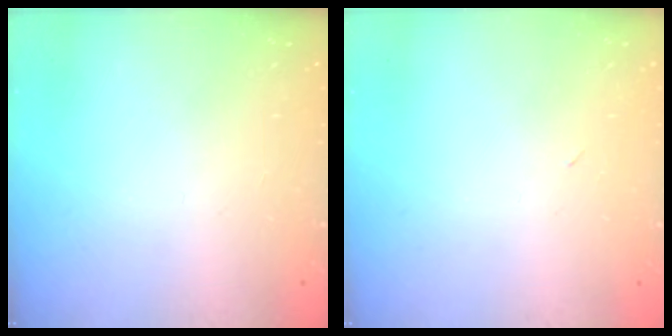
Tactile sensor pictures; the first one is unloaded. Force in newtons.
{"total": 2.9, "press": 2.9, "slide": 0.7}